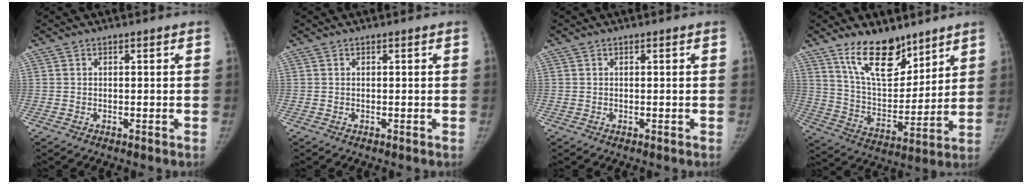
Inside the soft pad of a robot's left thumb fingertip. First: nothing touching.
{"total": 0.0}
{"total": 0.0}
{"total": 15.1, "force": [10.6, 7.2, 8.1], "torque": [-0.096, -0.074, 0.197]}